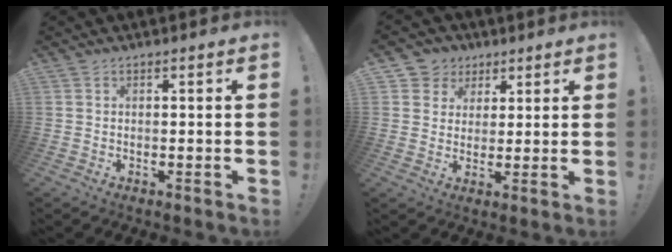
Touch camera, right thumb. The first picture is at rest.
{"total": 6.5, "force": [2.0, 6.1, 0.7], "torque": [-0.017, -0.009, 0.044]}